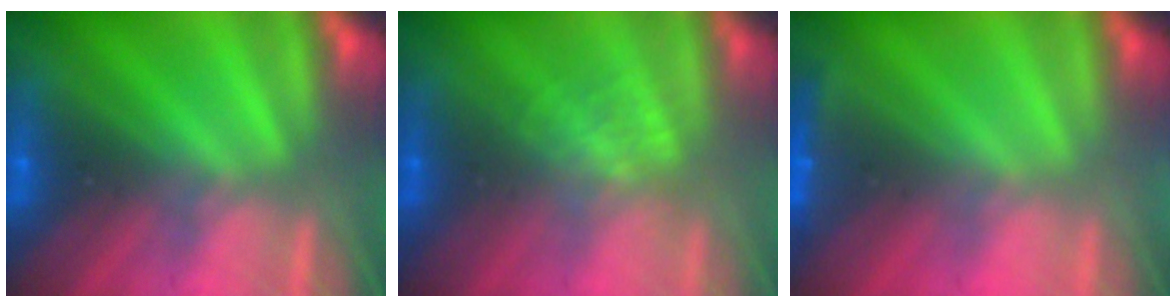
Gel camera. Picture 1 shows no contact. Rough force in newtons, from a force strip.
{"total": 1.2}
{"total": 4.4}